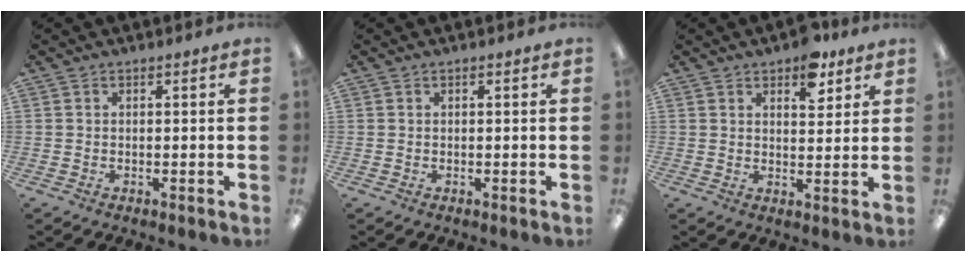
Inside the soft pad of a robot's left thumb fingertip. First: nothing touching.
{"total": 0.0}
{"total": 7.8, "force": [5.2, 3.9, 4.3], "torque": [-0.040, -0.027, 0.085]}